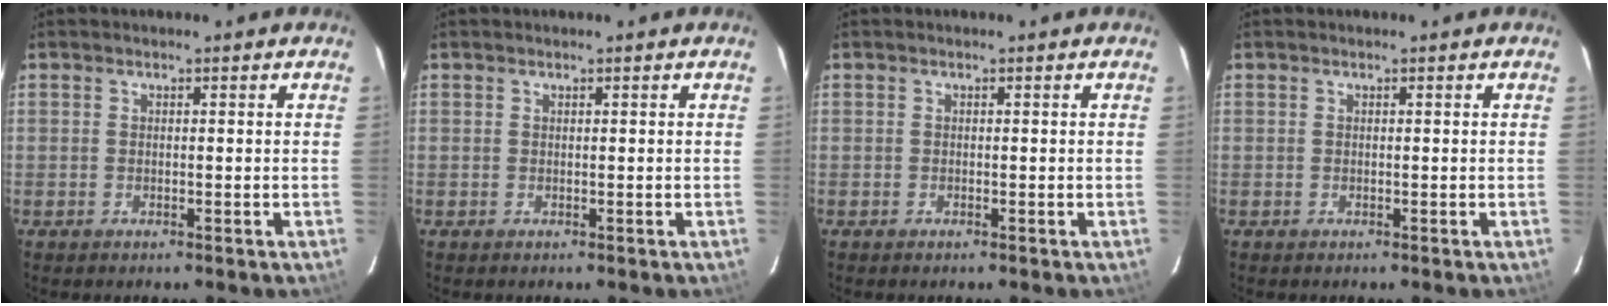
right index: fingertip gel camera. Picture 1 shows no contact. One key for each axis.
{"total": 0.0}
{"total": 0.0}
{"total": 0.0}